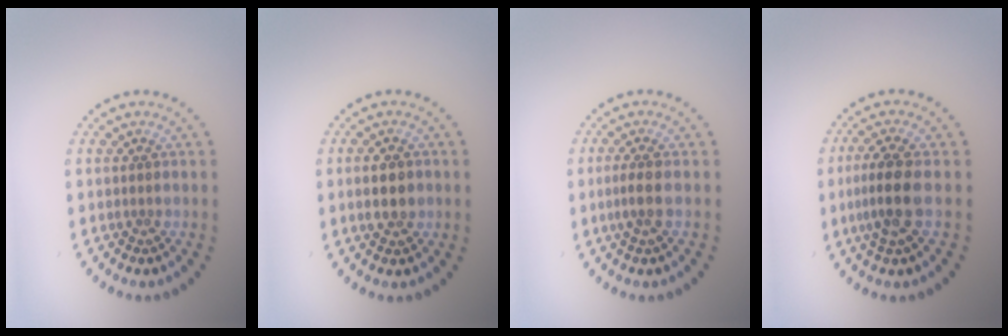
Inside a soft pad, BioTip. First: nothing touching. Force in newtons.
{"total": 2.9, "press": 2.9, "slide": 0.2}
{"total": 1.7, "press": 1.5, "slide": 0.8}
{"total": 3.4, "press": 3.1, "slide": 1.4}